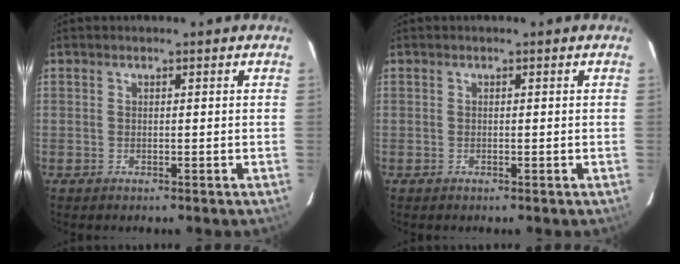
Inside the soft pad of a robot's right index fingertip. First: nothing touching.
{"total": 0.0}